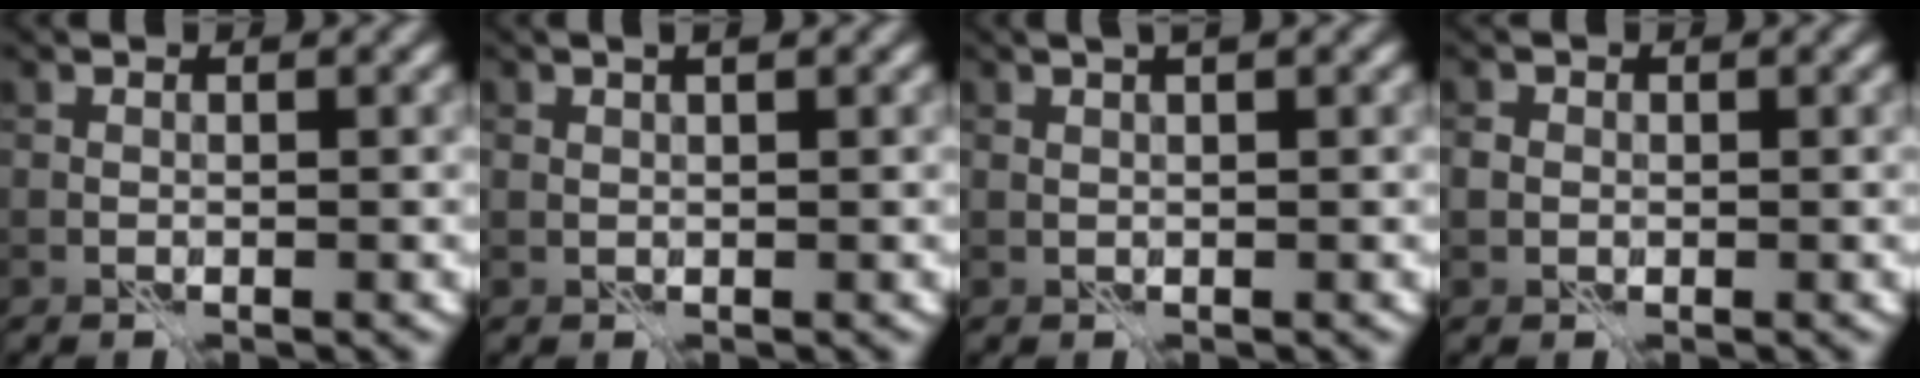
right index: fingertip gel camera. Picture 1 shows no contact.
{"total": 1.1, "force": [0.6, 0.2, 0.9], "torque": [-0.018, 0.002, 0.013]}
{"total": 1.7, "force": [1.0, 0.2, 1.4], "torque": [-0.024, 0.001, 0.019]}
{"total": 1.5, "force": [-0.1, 1.3, 0.6], "torque": [-0.014, -0.002, -0.002]}